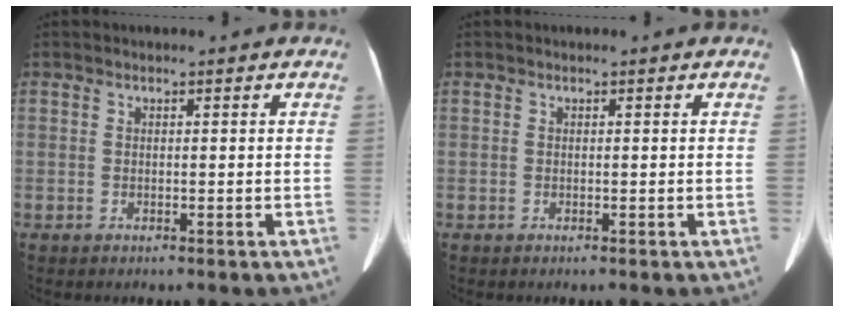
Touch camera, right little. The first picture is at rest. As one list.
[{"total": 0.0}]